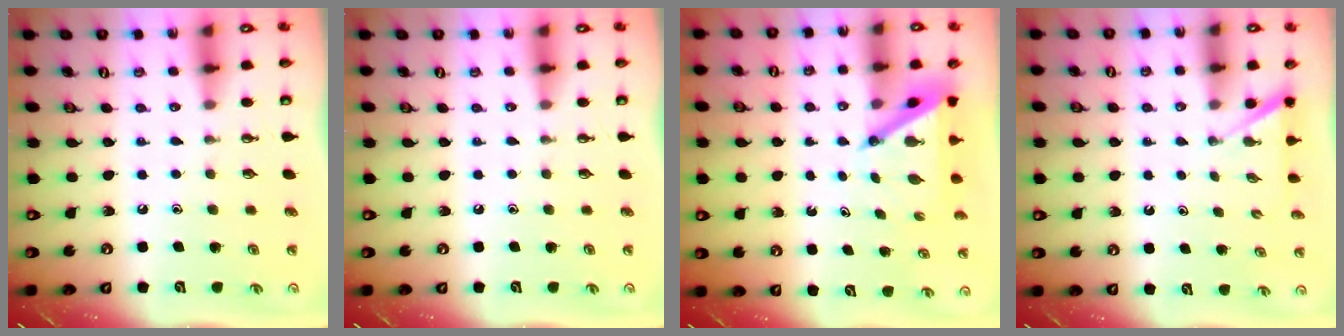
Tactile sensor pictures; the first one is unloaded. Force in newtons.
{"total": 0.0}
{"total": 4.4, "press": 4.3, "slide": 0.4}
{"total": 1.2, "press": 1.2, "slide": 0.1}